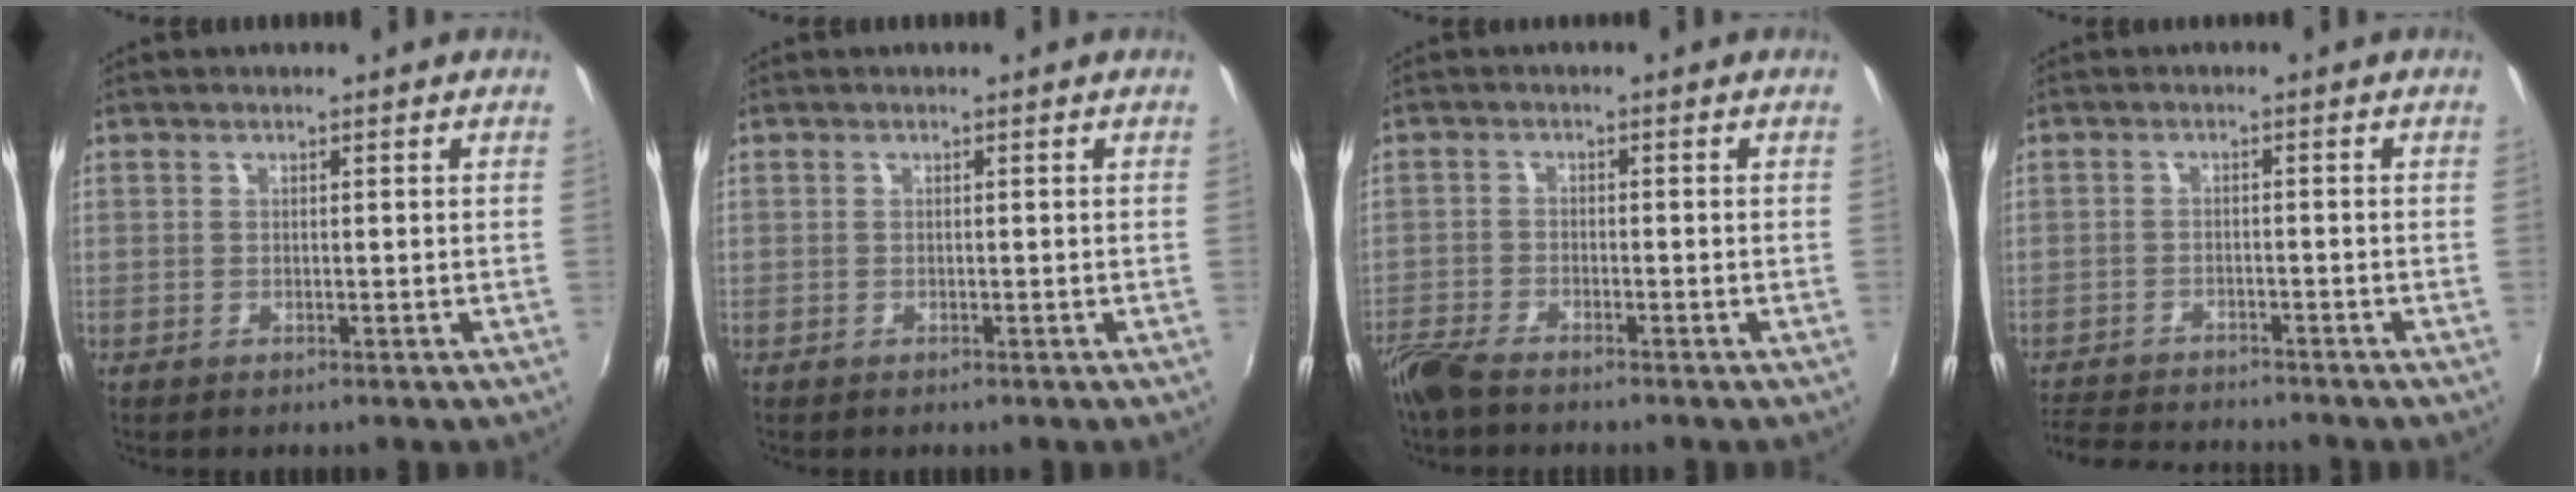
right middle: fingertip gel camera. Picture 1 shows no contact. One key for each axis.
{"total": 0.0}
{"total": 5.5, "fx": -4.8, "fy": 1.1, "fz": 2.5, "tx": -0.066, "ty": -0.019, "tz": -0.096}
{"total": 9.4, "fx": -8.7, "fy": 2.0, "fz": 2.7, "tx": -0.082, "ty": -0.008, "tz": -0.144}